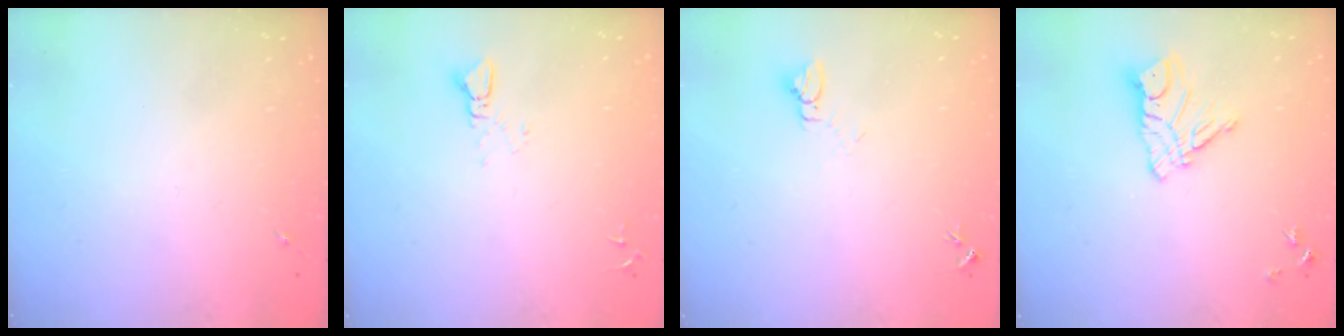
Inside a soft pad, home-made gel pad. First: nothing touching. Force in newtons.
{"total": 2.2, "press": 2.2, "slide": 0.1}
{"total": 4.1, "press": 4.1, "slide": 0.2}
{"total": 11.1, "press": 11.1, "slide": 1.0}